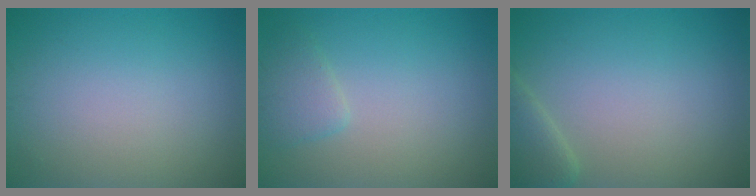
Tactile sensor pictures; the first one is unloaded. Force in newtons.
{"total": 1.9, "press": 1.9, "slide": 0.2}
{"total": 2.5, "press": 2.5, "slide": 0.1}